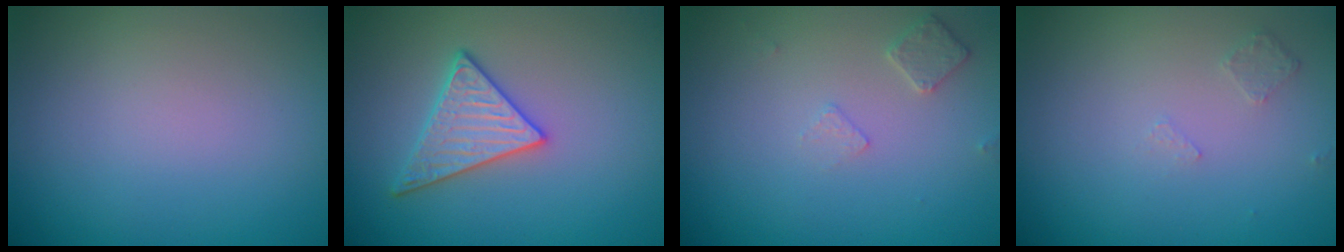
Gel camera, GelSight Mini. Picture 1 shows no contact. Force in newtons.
{"total": 3.1, "press": 3.0, "slide": 0.7}
{"total": 1.5, "press": 1.4, "slide": 0.3}
{"total": 0.6, "press": 0.5, "slide": 0.4}